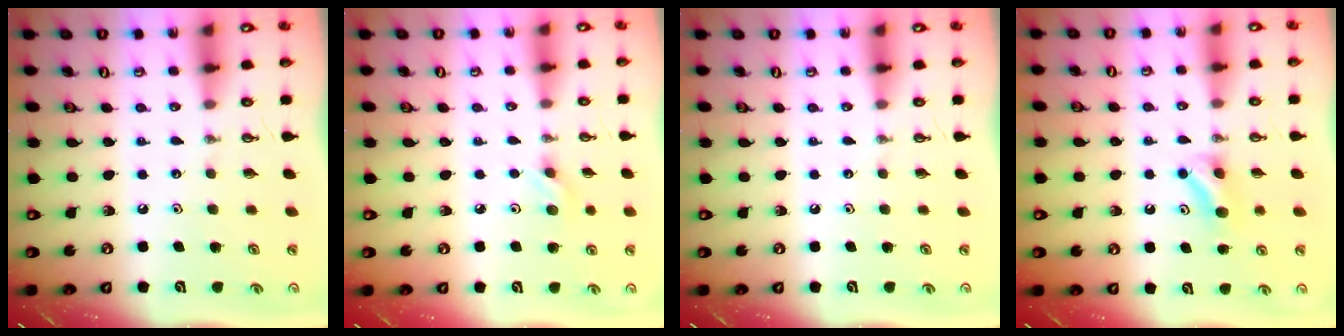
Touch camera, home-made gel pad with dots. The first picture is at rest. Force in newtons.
{"total": 5.6, "press": 5.3, "slide": 1.9}
{"total": 0.0}
{"total": 5.0, "press": 4.8, "slide": 1.4}